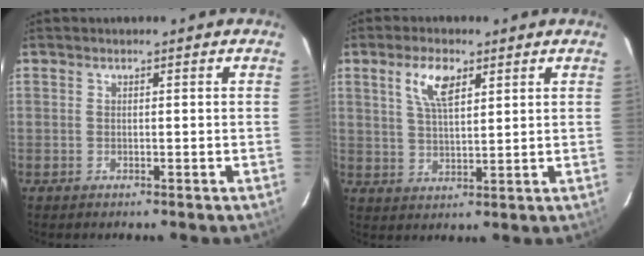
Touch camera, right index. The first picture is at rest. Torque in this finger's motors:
{"motor_torque": [0.48, -0.04, 0.21, 0.07]}